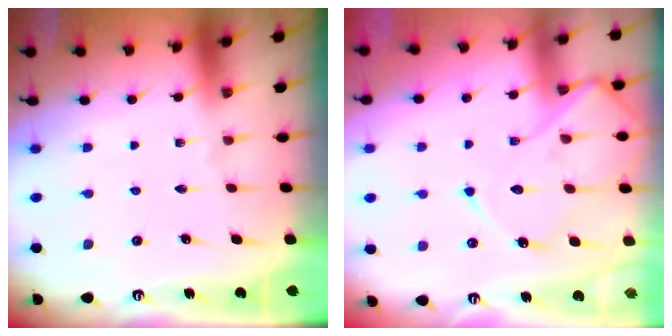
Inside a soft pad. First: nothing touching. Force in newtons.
{"total": 13.8, "press": 13.7, "slide": 1.3}